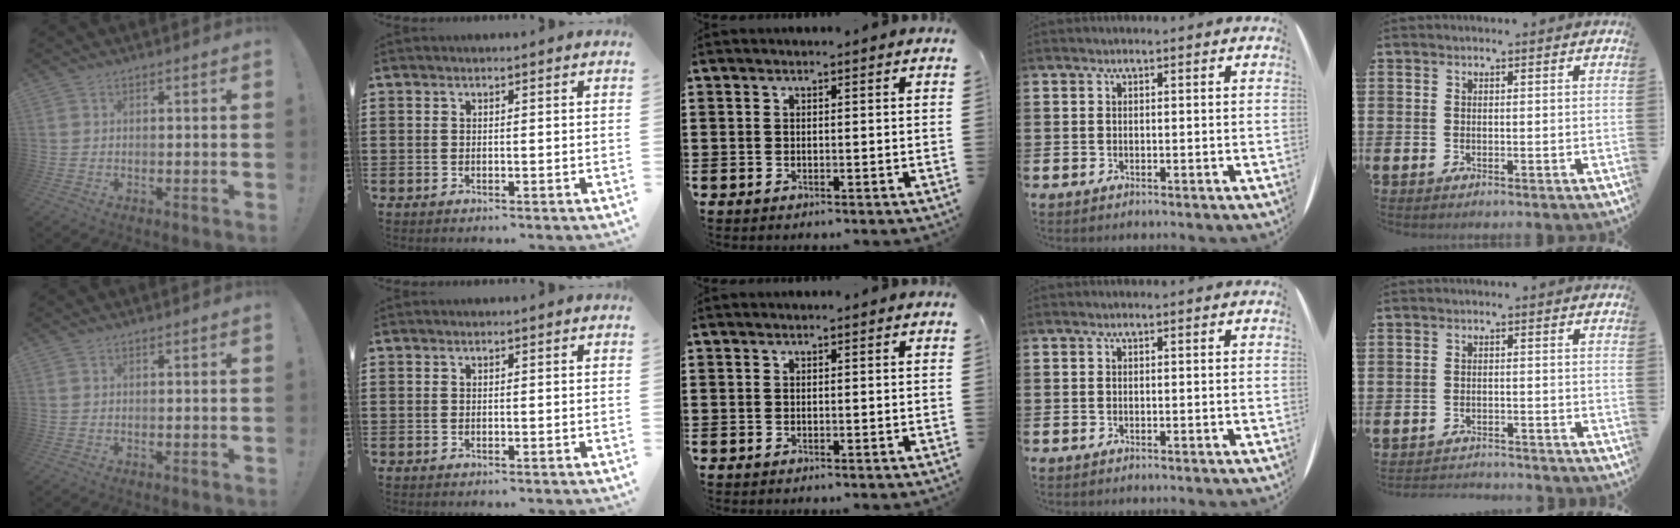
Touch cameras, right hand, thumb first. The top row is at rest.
{"little": {"total": 1.9, "force": [-1.9, 0.0, -0.2], "torque": [-0.003, 0.003, -0.042]}}